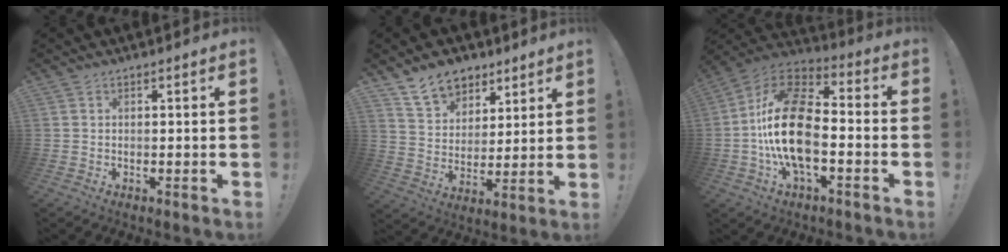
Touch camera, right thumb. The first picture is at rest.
{"total": 12.6, "force": [8.6, 8.3, 4.0], "torque": [-0.068, -0.053, 0.169]}
{"total": 21.5, "force": [-3.7, 11.5, 17.8], "torque": [-0.353, 0.034, -0.059]}